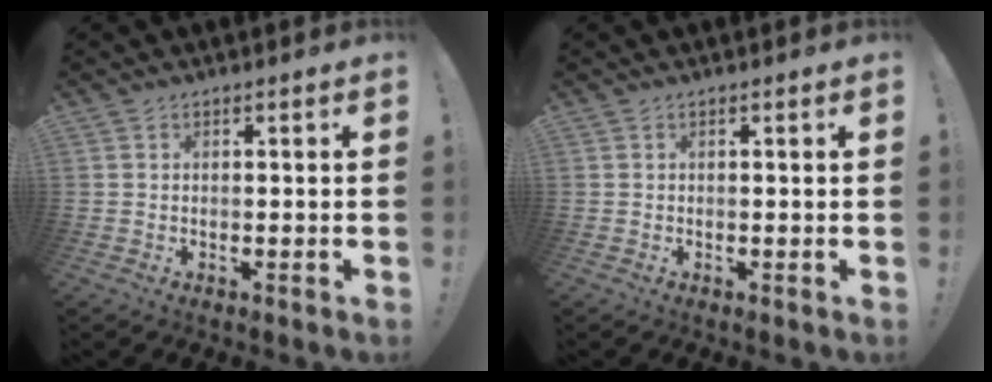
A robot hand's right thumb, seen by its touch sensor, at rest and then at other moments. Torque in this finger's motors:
{"motor_torque": [0.07, 0.73, 0.51, 0.40, 0.24]}